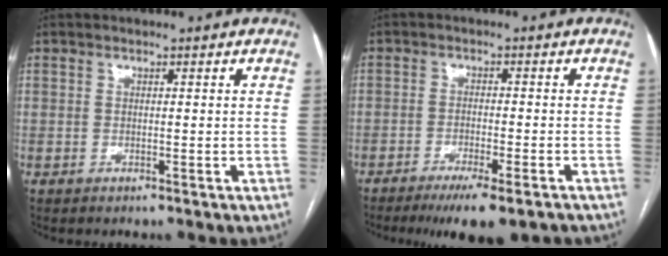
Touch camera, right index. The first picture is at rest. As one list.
[{"total": 9.5, "force": [-7.4, 1.4, 5.9], "torque": [-0.076, -0.015, -0.109]}]